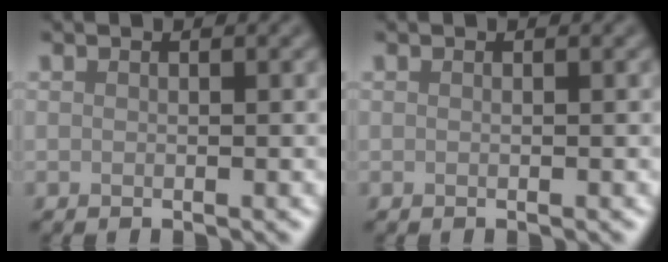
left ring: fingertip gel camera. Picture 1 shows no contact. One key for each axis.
{"total": 0.0}